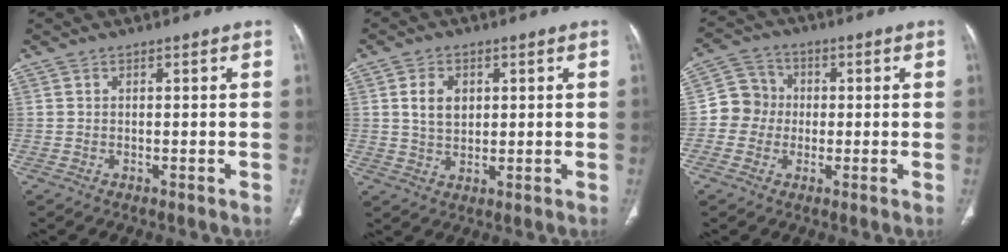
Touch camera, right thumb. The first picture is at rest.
{"total": 5.5, "force": [1.6, 3.8, 3.6], "torque": [-0.046, -0.009, 0.033]}
{"total": 7.0, "force": [-0.5, 6.8, 1.9], "torque": [-0.002, 0.019, -0.020]}